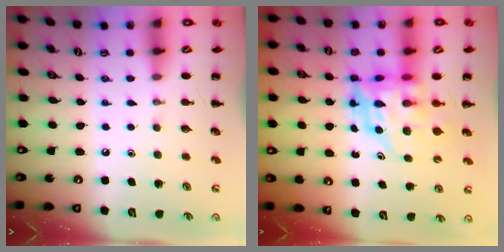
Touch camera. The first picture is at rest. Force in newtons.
{"total": 7.9, "press": 7.6, "slide": 2.2}